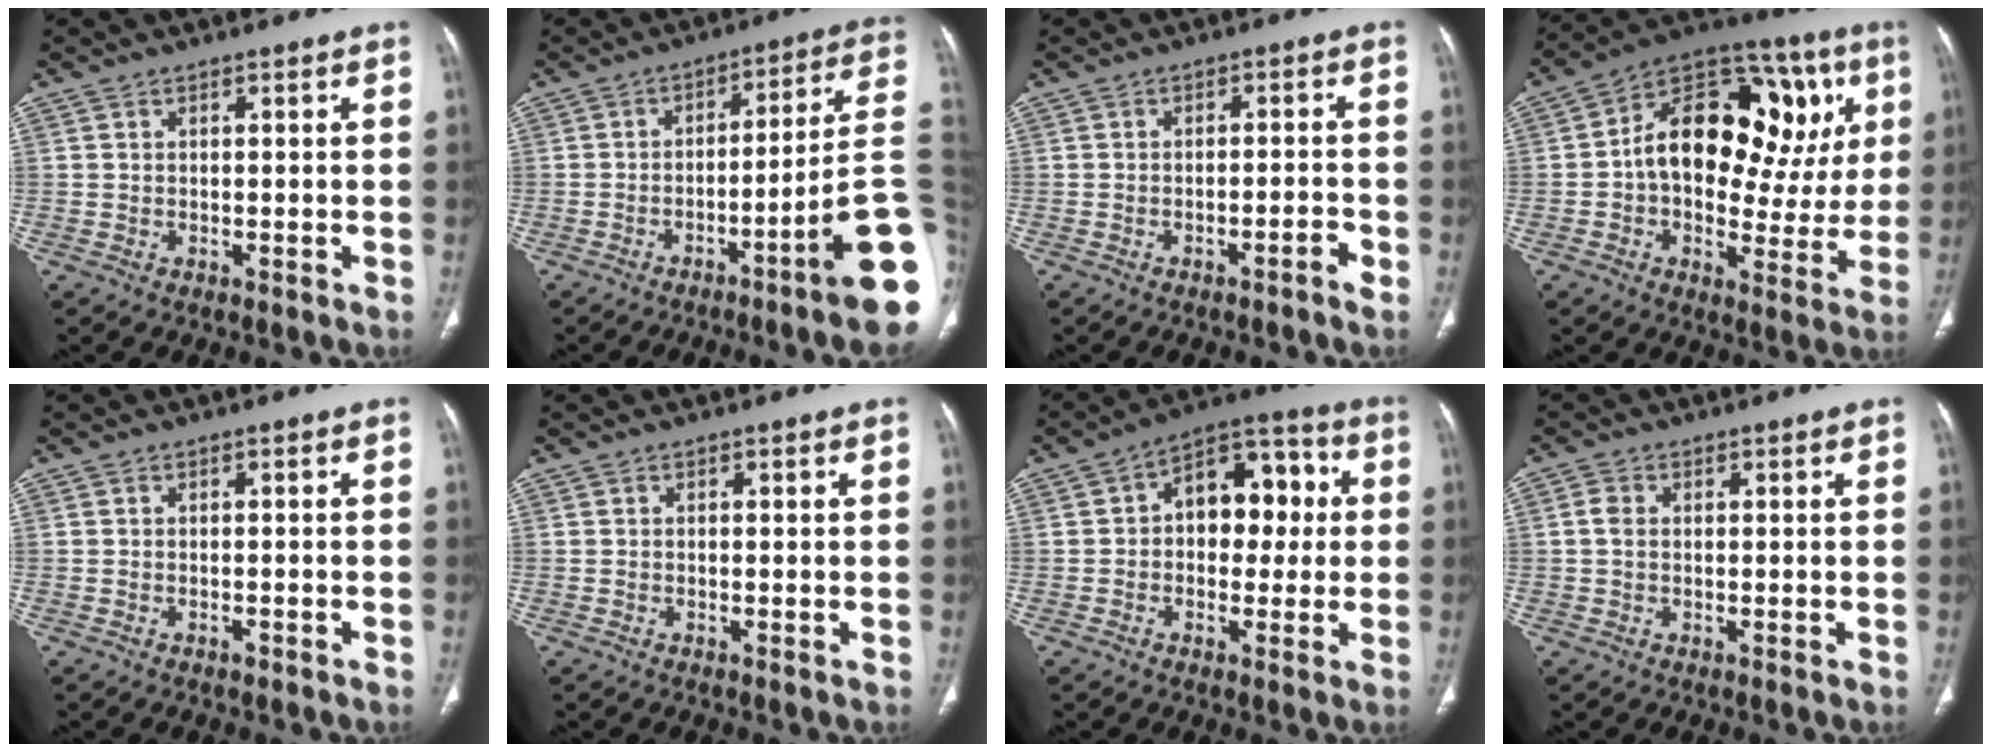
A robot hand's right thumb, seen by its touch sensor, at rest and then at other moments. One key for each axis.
{"total": 16.0, "fx": -6.0, "fy": 0.6, "fz": 14.8, "tx": -0.148, "ty": 0.038, "tz": -0.090}
{"total": 2.2, "fx": -1.5, "fy": 0.3, "fz": 1.6, "tx": -0.030, "ty": 0.015, "tz": -0.021}
{"total": 23.9, "fx": 4.4, "fy": 14.1, "fz": 18.7, "tx": -0.229, "ty": 0.031, "tz": 0.058}
{"total": 0.6, "fx": -0.5, "fy": 0.3, "fz": 0.2, "tx": -0.007, "ty": 0.003, "tz": -0.006}
{"total": 0.0}
{"total": 12.6, "fx": 1.3, "fy": 8.2, "fz": 9.5, "tx": -0.087, "ty": 0.033, "tz": 0.008}
{"total": 2.1, "fx": 0.2, "fy": 1.6, "fz": 1.4, "tx": -0.030, "ty": 0.005, "tz": 0.001}